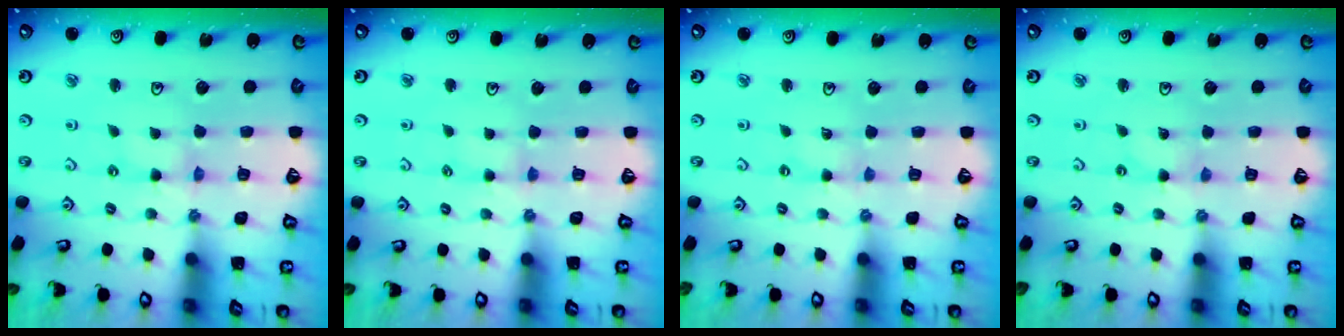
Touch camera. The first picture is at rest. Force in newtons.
{"total": 4.6, "press": 4.6, "slide": 0.4}
{"total": 0.0}
{"total": 0.0}